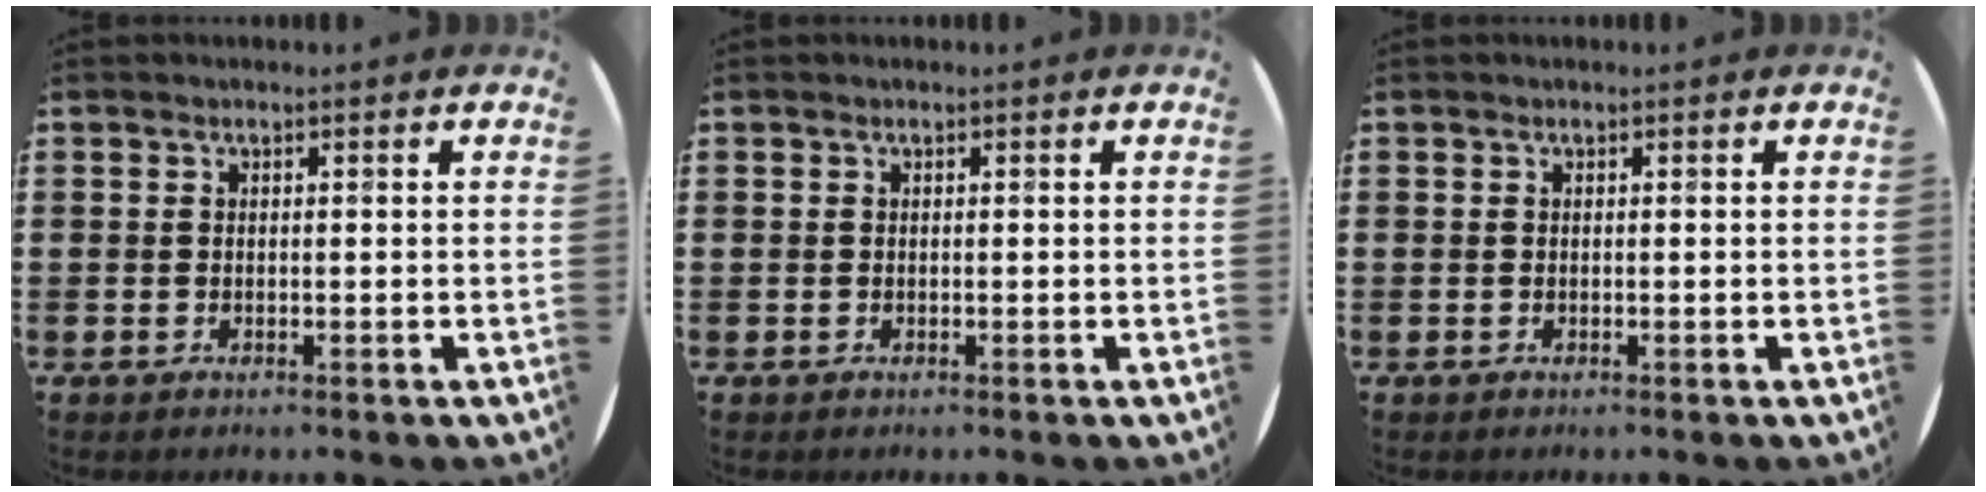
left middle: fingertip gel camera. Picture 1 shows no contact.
{"total": 0.0}
{"total": 0.0}